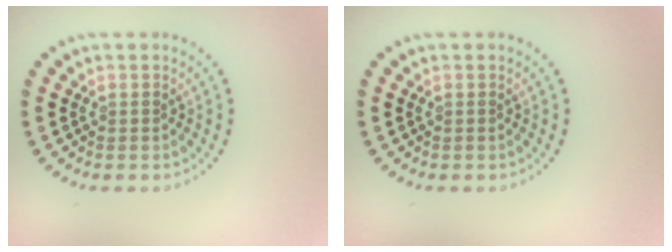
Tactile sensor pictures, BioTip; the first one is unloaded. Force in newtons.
{"total": 0.0}